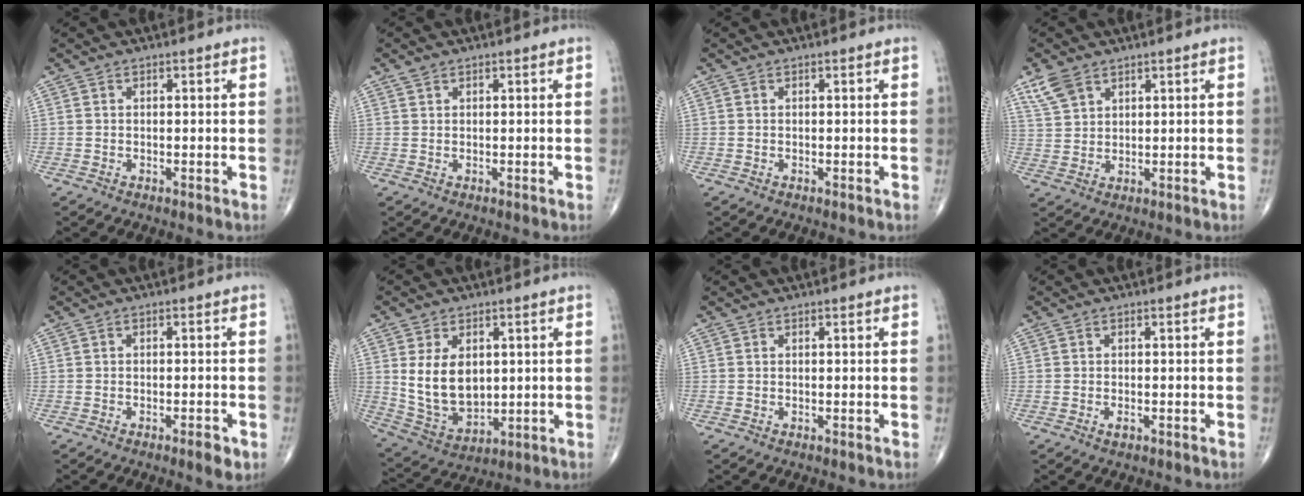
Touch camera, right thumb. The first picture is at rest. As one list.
[{"total": 0.9, "force": [0.6, 0.5, 0.4], "torque": [-0.007, 0.004, 0.012]}, {"total": 0.0}, {"total": 5.3, "force": [3.5, 3.0, 2.6], "torque": [-0.048, -0.009, 0.079]}, {"total": 2.8, "force": [-1.5, 0.8, 2.3], "torque": [-0.032, -0.001, -0.022]}, {"total": 11.6, "force": [1.8, 7.7, 8.5], "torque": [-0.129, -0.019, 0.055]}, {"total": 0.0}, {"total": 1.1, "force": [-0.5, 0.5, 0.9], "torque": [-0.013, 0.000, -0.008]}]